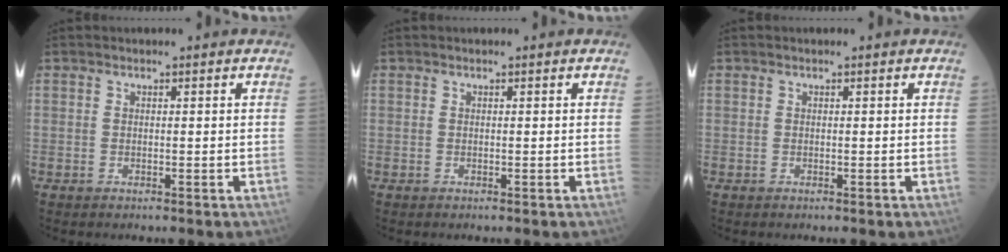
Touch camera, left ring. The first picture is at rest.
{"total": 0.0}
{"total": 0.0}